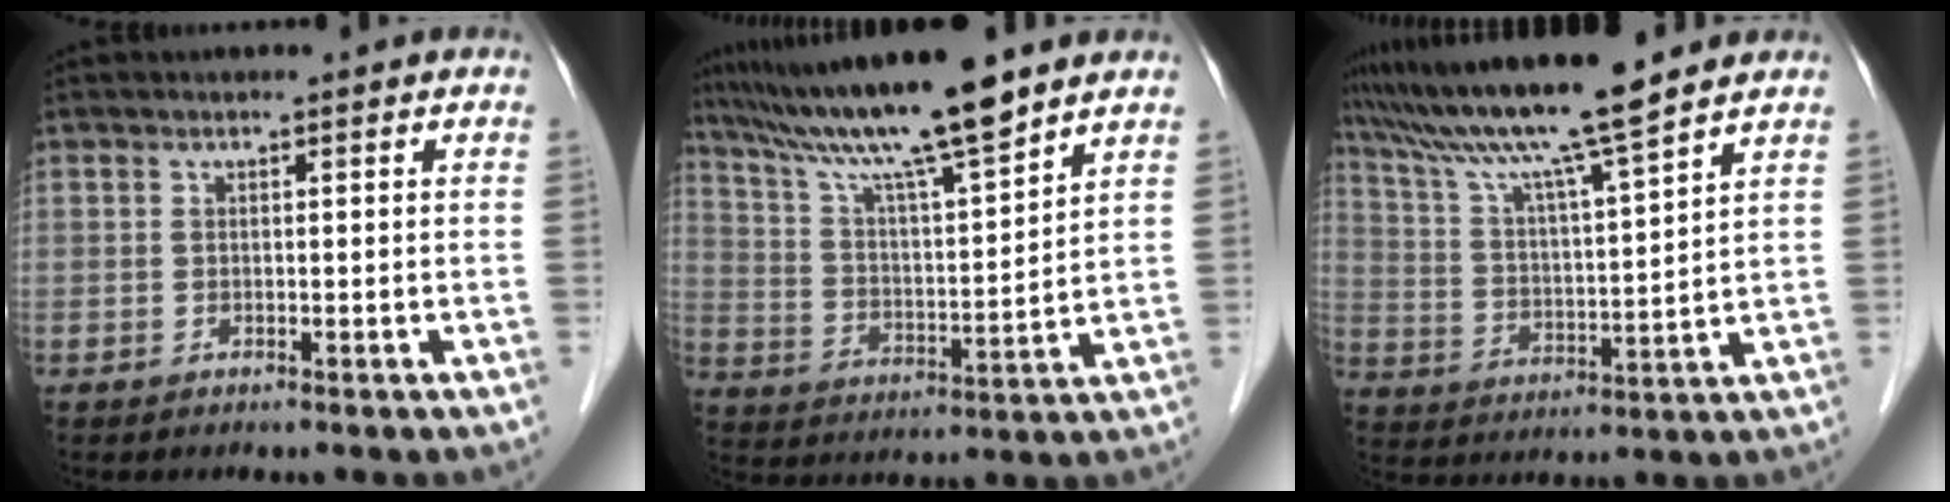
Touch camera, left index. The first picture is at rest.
{"total": 15.1, "force": [12.4, -0.4, 8.5], "torque": [-0.153, 0.007, 0.221]}
{"total": 14.3, "force": [12.1, -1.3, 7.5], "torque": [-0.141, 0.010, 0.210]}